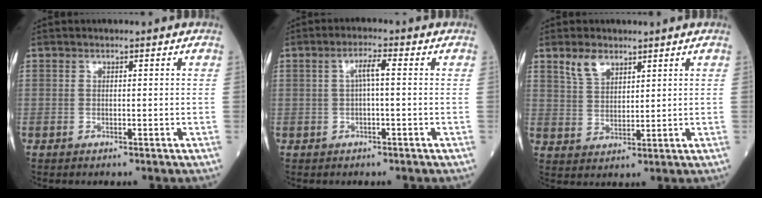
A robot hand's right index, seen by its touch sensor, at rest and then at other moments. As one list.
[{"total": 2.8, "force": [0.2, 0.3, 2.8], "torque": [-0.048, 0.008, 0.005]}, {"total": 4.4, "force": [3.1, 2.2, 2.2], "torque": [-0.050, 0.004, 0.066]}]